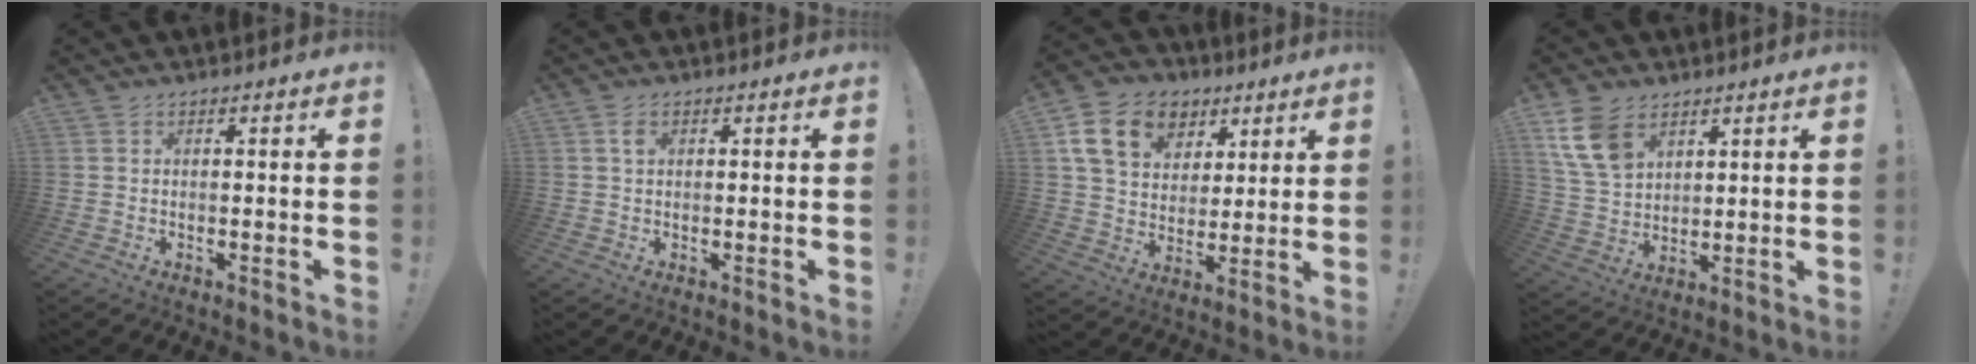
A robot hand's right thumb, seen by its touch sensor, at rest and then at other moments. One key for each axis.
{"total": 1.8, "fx": 0.6, "fy": 1.0, "fz": 1.3, "tx": -0.016, "ty": -0.001, "tz": 0.008}
{"total": 17.2, "fx": 7.5, "fy": 12.7, "fz": 8.9, "tx": -0.130, "ty": -0.025, "tz": 0.148}
{"total": 11.8, "fx": 6.3, "fy": 7.8, "fz": 6.3, "tx": -0.125, "ty": -0.018, "tz": 0.128}